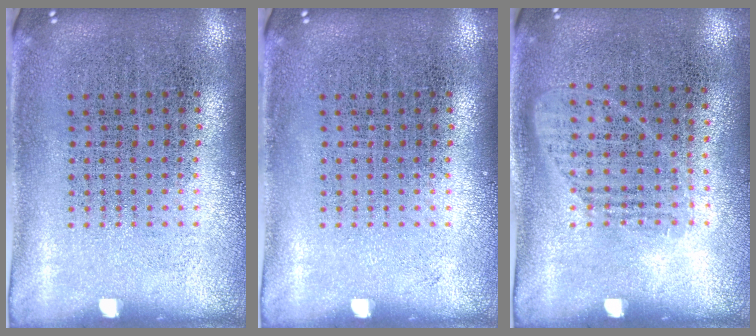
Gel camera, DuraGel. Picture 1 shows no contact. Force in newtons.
{"total": 0.0}
{"total": 1.0, "press": 0.8, "slide": 0.6}